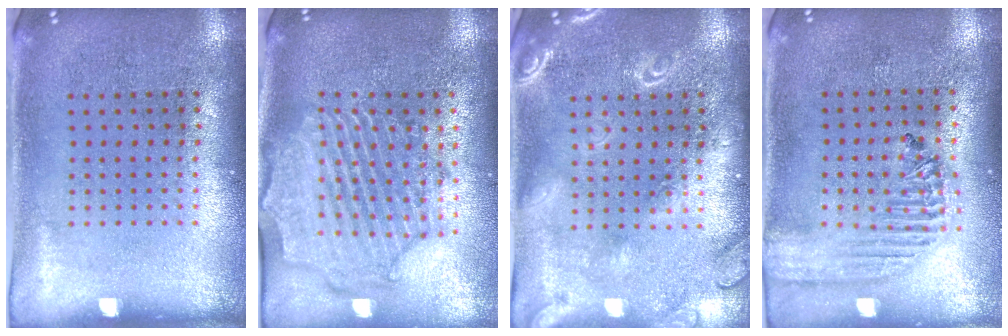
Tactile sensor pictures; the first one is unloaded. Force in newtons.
{"total": 2.2, "press": 2.1, "slide": 0.8}
{"total": 1.9, "press": 1.9, "slide": 0.2}
{"total": 1.8, "press": 1.7, "slide": 0.6}